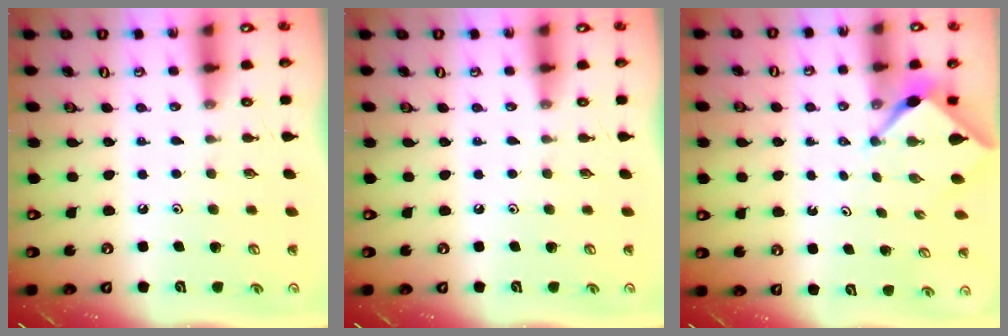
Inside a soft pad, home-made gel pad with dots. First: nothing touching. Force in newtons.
{"total": 0.0}
{"total": 2.2, "press": 2.2, "slide": 0.3}